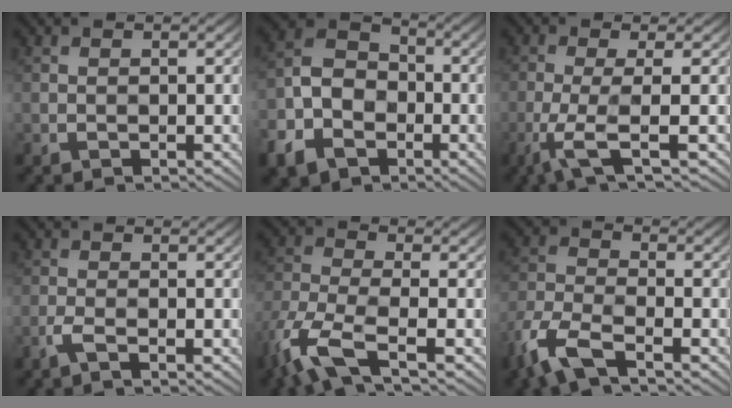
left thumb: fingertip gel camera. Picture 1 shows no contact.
{"total": 10.1, "force": [-3.8, 7.7, 5.3], "torque": [-0.136, -0.027, -0.088]}
{"total": 4.8, "force": [-0.1, 0.9, 4.7], "torque": [-0.078, 0.011, -0.026]}
{"total": 1.2, "force": [0.2, 0.2, 1.2], "torque": [-0.023, 0.005, -0.009]}
{"total": 8.0, "force": [-3.9, 2.9, 6.4], "torque": [-0.147, -0.011, -0.093]}
{"total": 7.4, "force": [-4.3, 3.0, 5.3], "torque": [-0.121, -0.009, -0.103]}